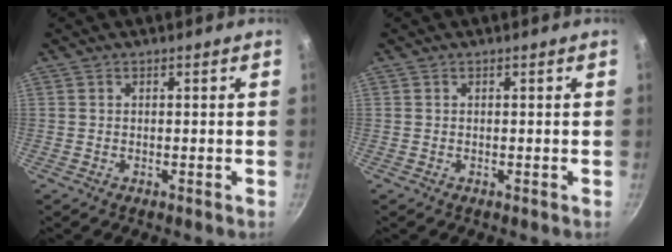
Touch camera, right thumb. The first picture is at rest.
{"total": 0.0}